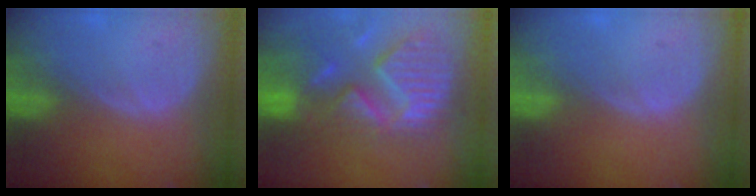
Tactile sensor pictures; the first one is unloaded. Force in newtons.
{"total": 13.7, "press": 11.6, "slide": 7.4}
{"total": 0.0}